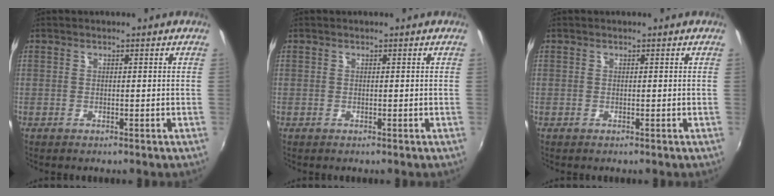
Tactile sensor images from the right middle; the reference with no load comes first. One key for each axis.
{"total": 0.0}
{"total": 0.0}